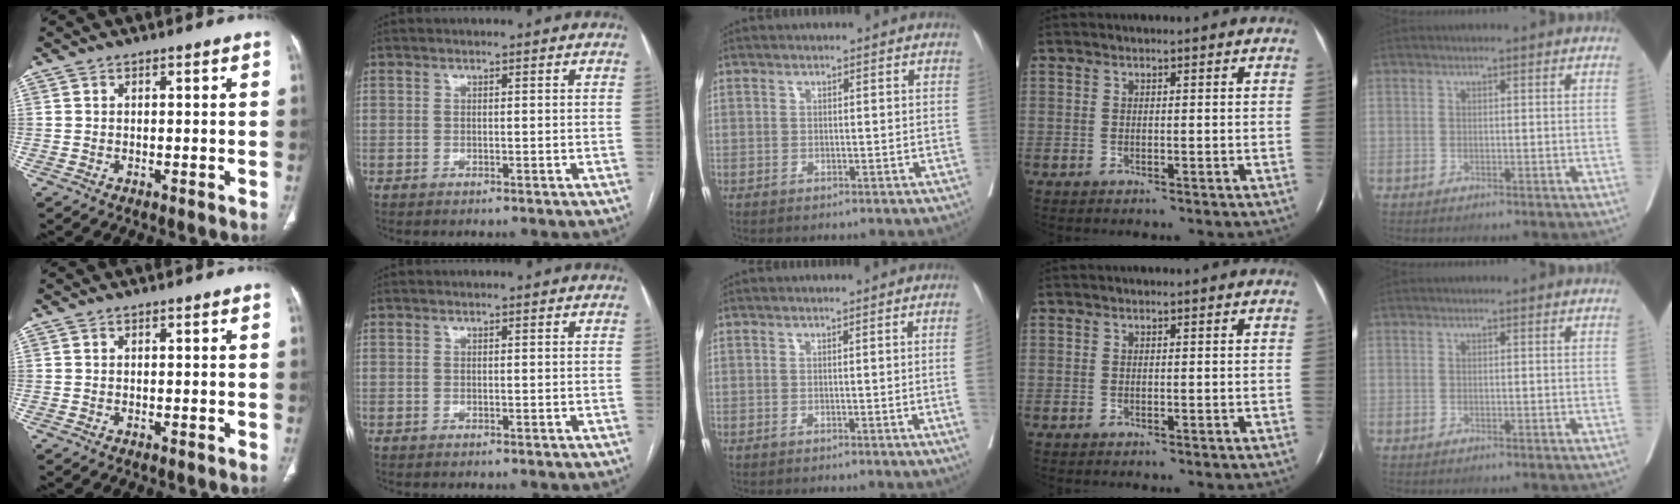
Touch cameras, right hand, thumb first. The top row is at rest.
{"middle": {"total": 2.5, "force": [-0.3, -1.1, 2.2], "torque": [-0.026, -0.002, -0.003]}}